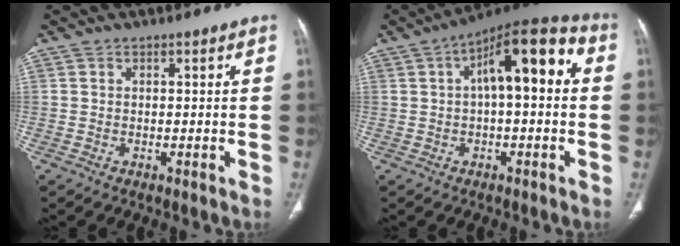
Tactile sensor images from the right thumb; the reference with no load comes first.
{"total": 14.4, "force": [2.5, 5.7, 13.1], "torque": [-0.183, 0.043, 0.029]}